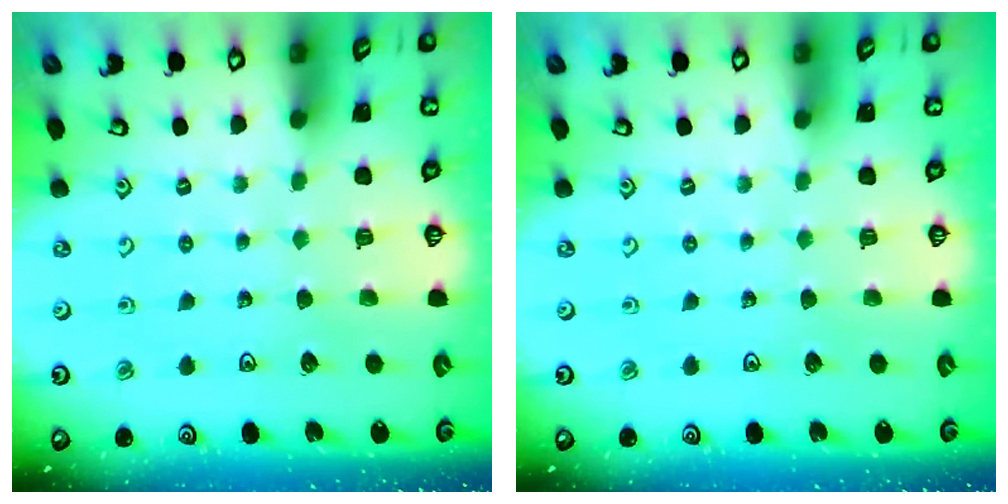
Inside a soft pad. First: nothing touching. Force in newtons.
{"total": 0.0}